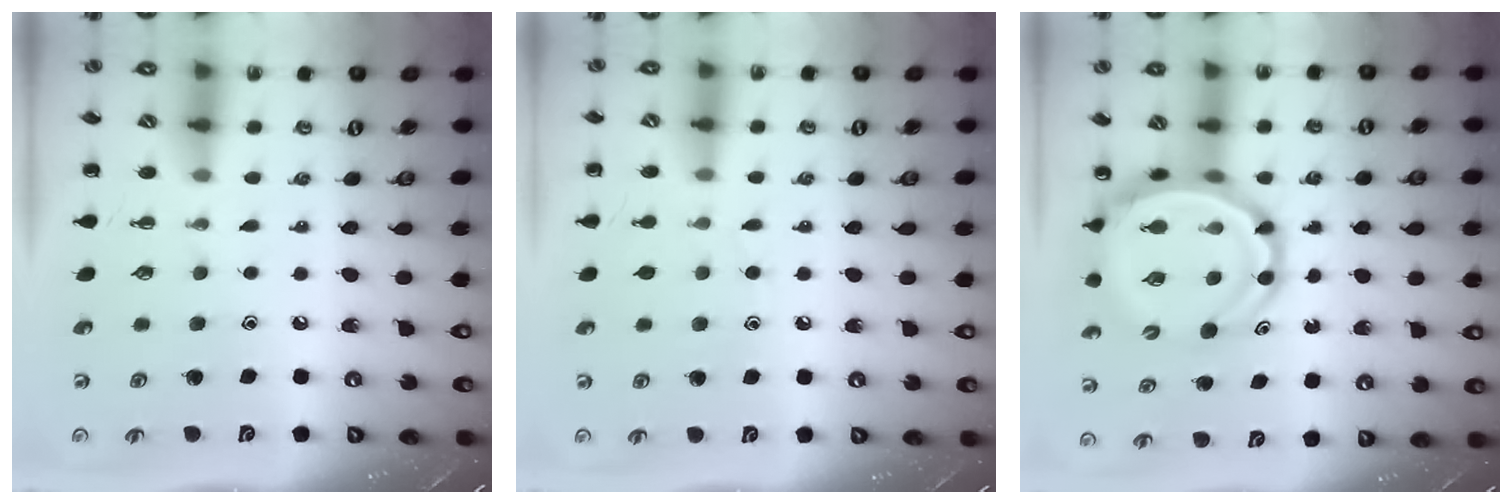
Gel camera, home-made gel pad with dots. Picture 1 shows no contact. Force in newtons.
{"total": 6.6, "press": 6.4, "slide": 1.8}
{"total": 11.6, "press": 11.1, "slide": 3.5}